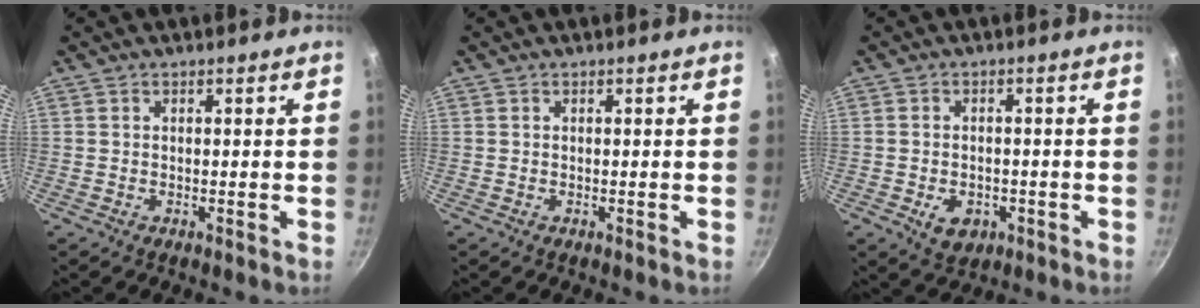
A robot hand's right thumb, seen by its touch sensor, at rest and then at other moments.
{"total": 0.0}
{"total": 5.3, "force": [-1.9, 3.8, 3.2], "torque": [-0.039, 0.009, -0.019]}